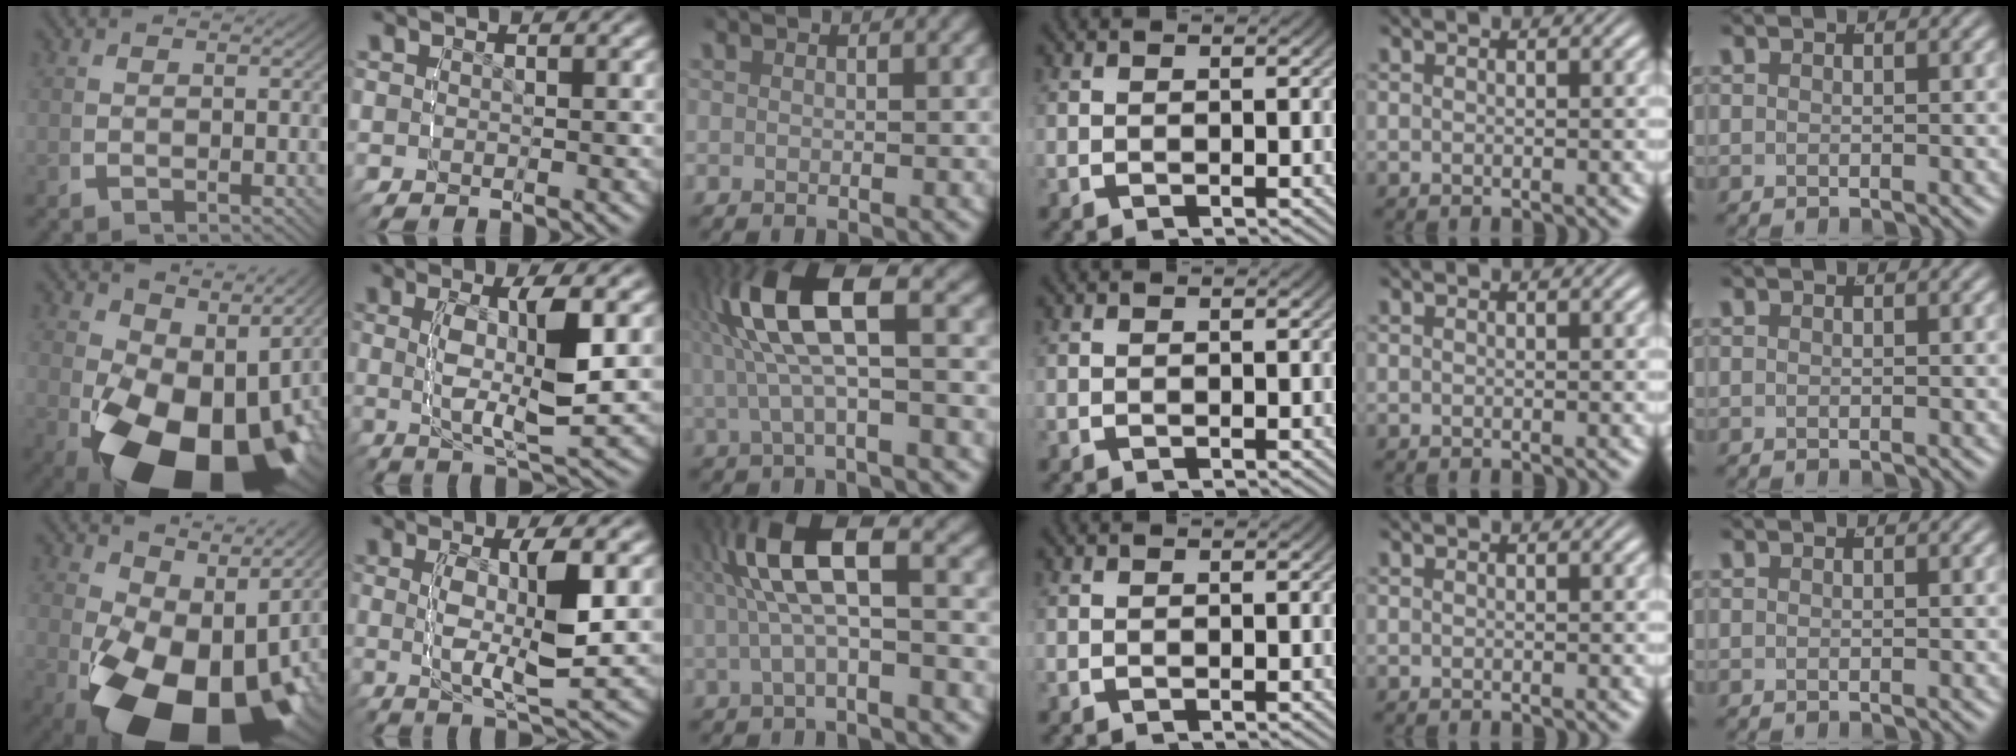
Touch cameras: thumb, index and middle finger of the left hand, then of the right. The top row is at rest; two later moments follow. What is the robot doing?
{"motion": "lift_and_place", "object": "legos"}